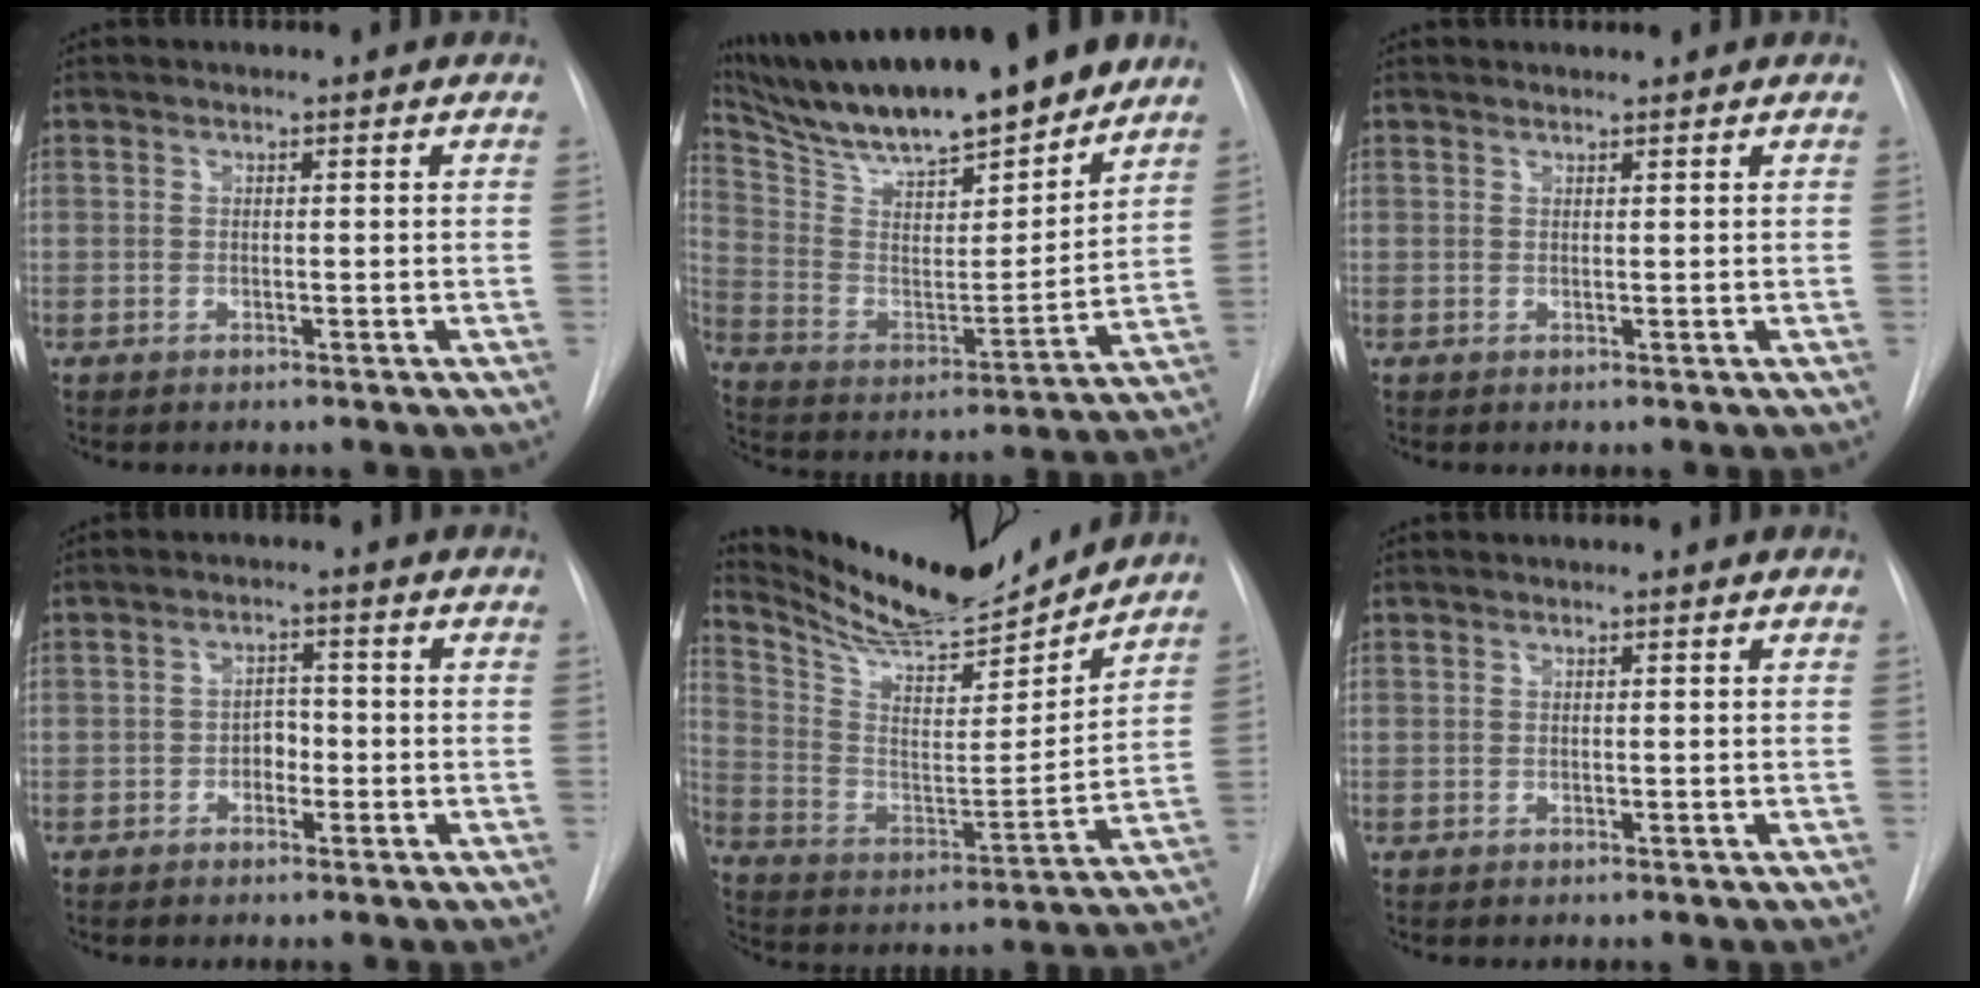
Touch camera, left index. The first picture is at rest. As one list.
[{"total": 23.5, "force": [19.9, 3.8, 11.9], "torque": [-0.216, -0.004, 0.324]}, {"total": 0.9, "force": [0.9, 0.1, 0.0], "torque": [-0.009, 0.007, 0.018]}, {"total": 2.5, "force": [-0.9, 1.7, 1.6], "torque": [-0.018, 0.008, -0.017]}, {"total": 17.9, "force": [16.9, 1.6, 5.7], "torque": [-0.115, -0.021, 0.275]}, {"total": 0.0}]